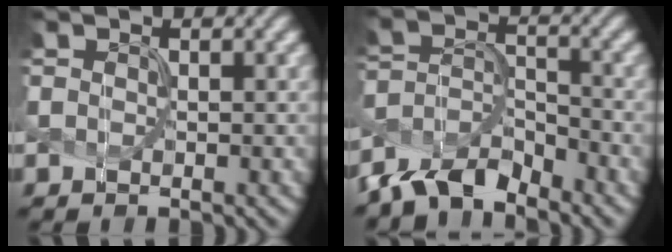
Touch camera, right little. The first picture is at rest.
{"total": 5.5, "force": [-4.9, 2.0, 1.6], "torque": [-0.031, 0.000, -0.098]}